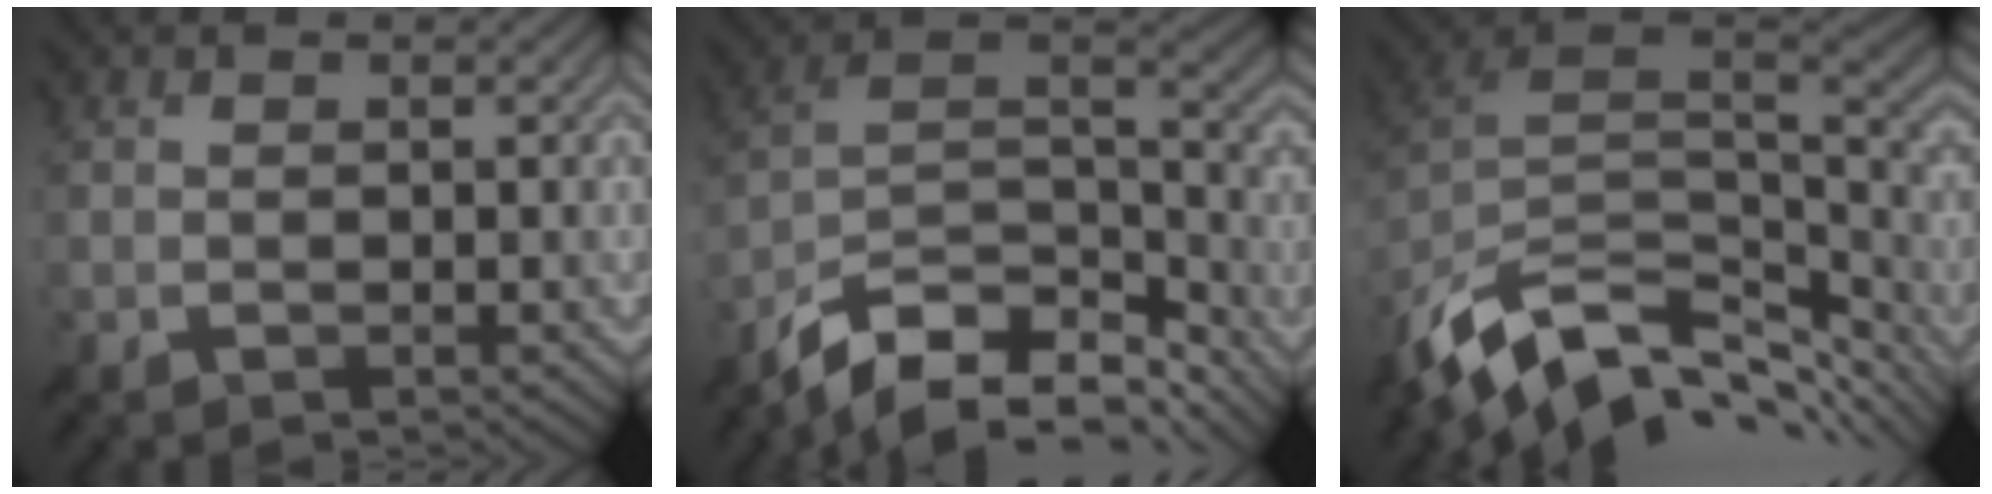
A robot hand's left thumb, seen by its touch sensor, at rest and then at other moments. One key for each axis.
{"total": 14.3, "fx": -10.2, "fy": 5.9, "fz": 8.1, "tx": -0.191, "ty": -0.013, "tz": -0.167}
{"total": 13.5, "fx": -7.4, "fy": 6.9, "fz": 9.0, "tx": -0.218, "ty": -0.014, "tz": -0.125}